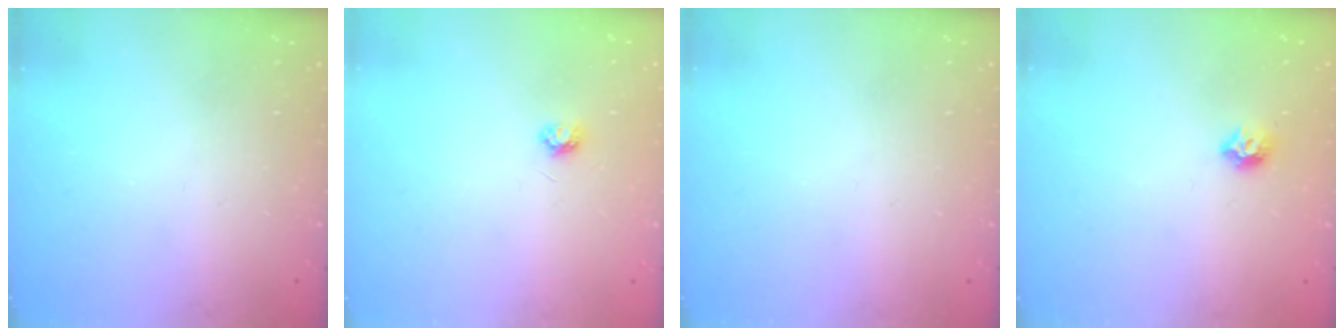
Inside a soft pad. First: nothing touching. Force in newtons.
{"total": 3.5, "press": 3.4, "slide": 0.3}
{"total": 0.0}
{"total": 5.8, "press": 5.7, "slide": 0.9}